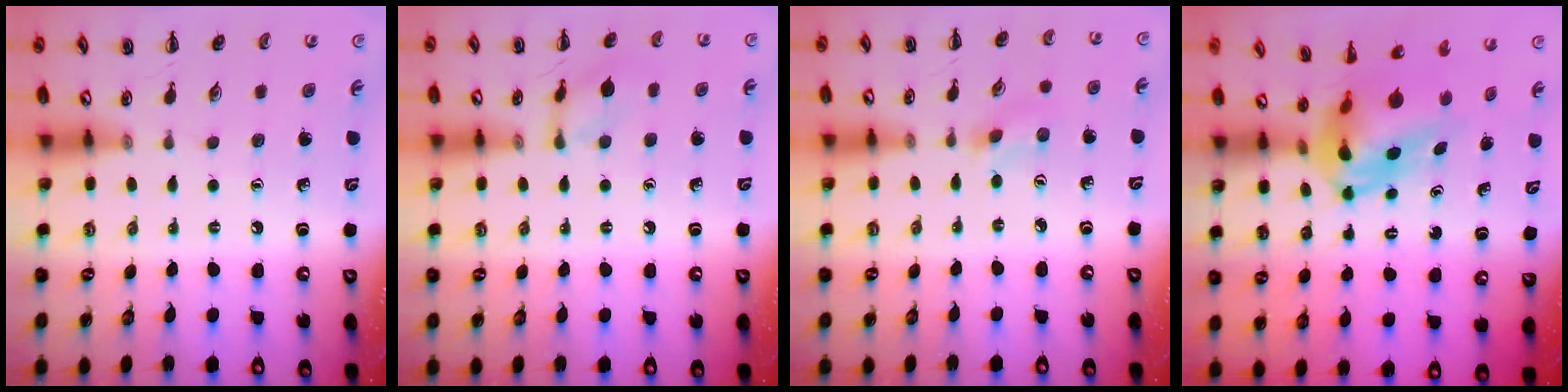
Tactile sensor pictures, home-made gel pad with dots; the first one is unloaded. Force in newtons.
{"total": 8.1, "press": 8.0, "slide": 0.5}
{"total": 1.4, "press": 1.3, "slide": 0.4}
{"total": 6.0, "press": 5.8, "slide": 1.5}